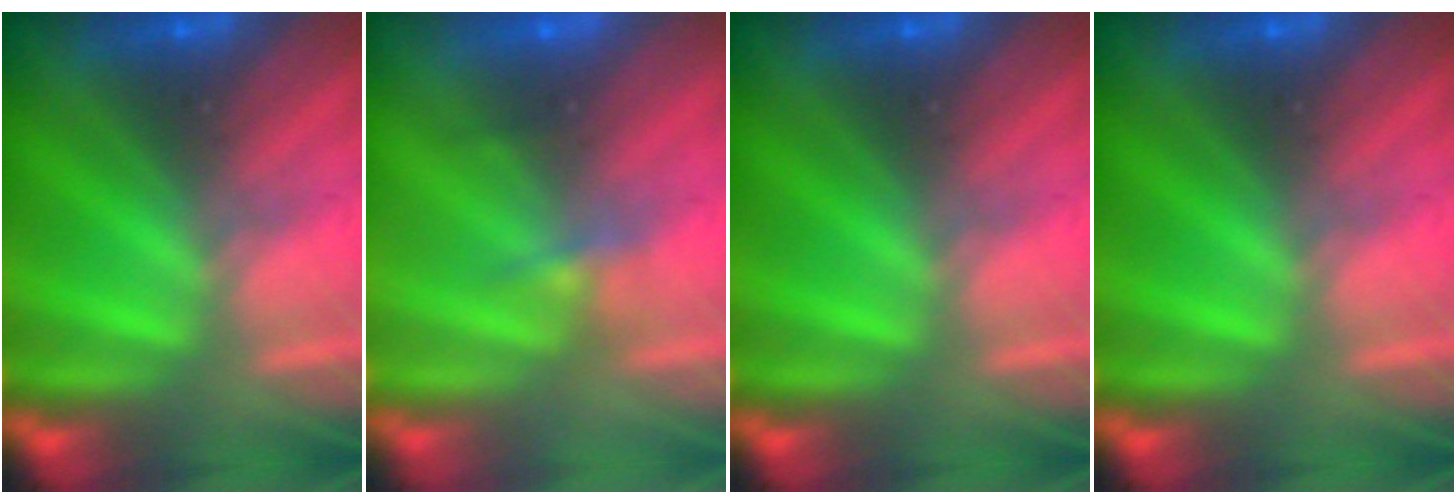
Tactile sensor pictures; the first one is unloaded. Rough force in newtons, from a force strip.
{"total": 2.1}
{"total": 0.0}
{"total": 0.0}